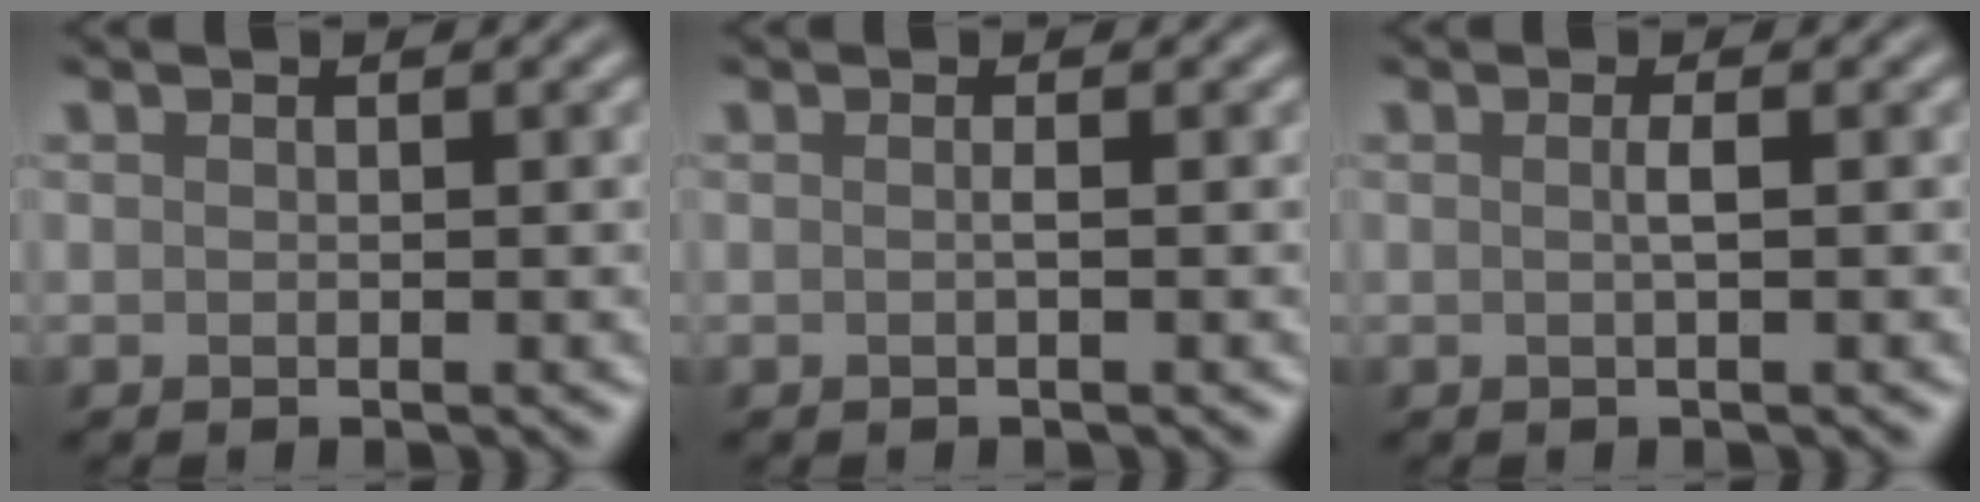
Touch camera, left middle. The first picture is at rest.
{"total": 0.6, "force": [-0.1, 0.1, 0.6], "torque": [-0.010, -0.001, -0.003]}
{"total": 1.1, "force": [0.0, 0.2, 1.1], "torque": [-0.019, 0.002, -0.002]}